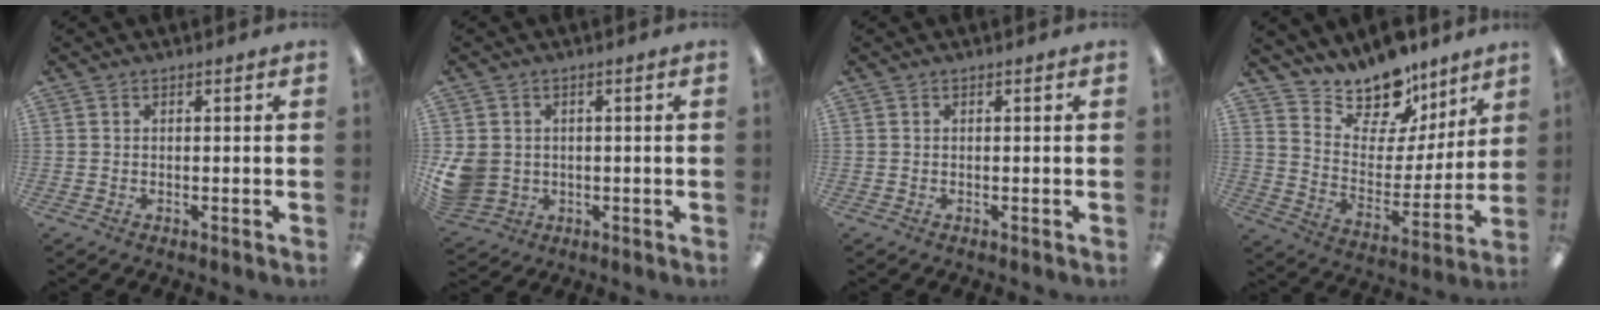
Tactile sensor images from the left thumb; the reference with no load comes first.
{"total": 6.7, "force": [0.1, 6.1, 2.7], "torque": [-0.076, 0.008, 0.005]}
{"total": 0.0}
{"total": 14.4, "force": [12.5, 6.3, 3.4], "torque": [-0.063, -0.110, 0.226]}